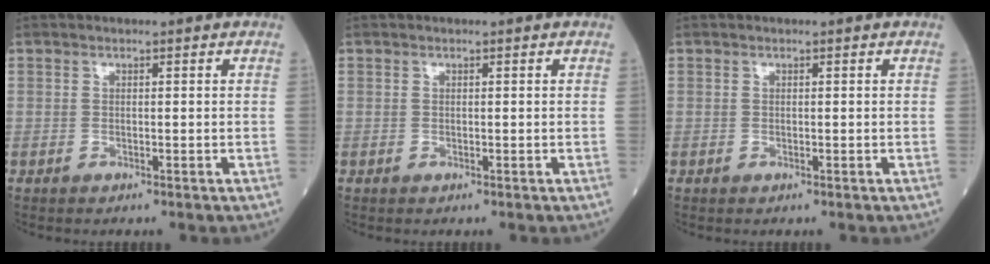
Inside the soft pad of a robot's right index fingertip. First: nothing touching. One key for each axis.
{"total": 0.0}
{"total": 0.0}